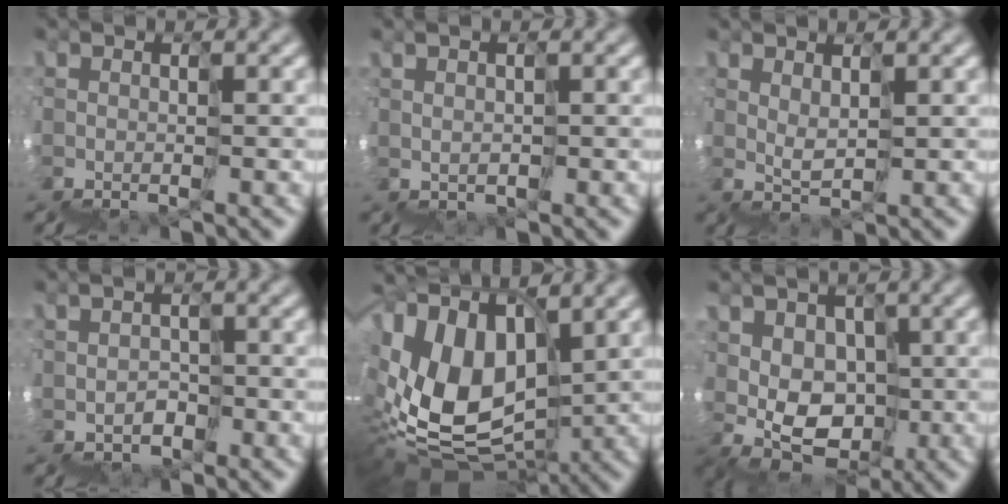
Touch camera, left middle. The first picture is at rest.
{"total": 1.0, "force": [0.8, 0.0, -0.6], "torque": [0.021, 0.016, 0.019]}
{"total": 4.4, "force": [2.6, -2.4, -2.6], "torque": [0.035, 0.033, 0.039]}
{"total": 1.7, "force": [-0.1, 0.2, -1.7], "torque": [0.032, 0.018, -0.014]}
{"total": 9.8, "force": [2.9, 5.9, 7.3], "torque": [-0.129, 0.030, 0.047]}
{"total": 3.1, "force": [1.5, 2.5, 1.0], "torque": [-0.008, 0.036, 0.016]}